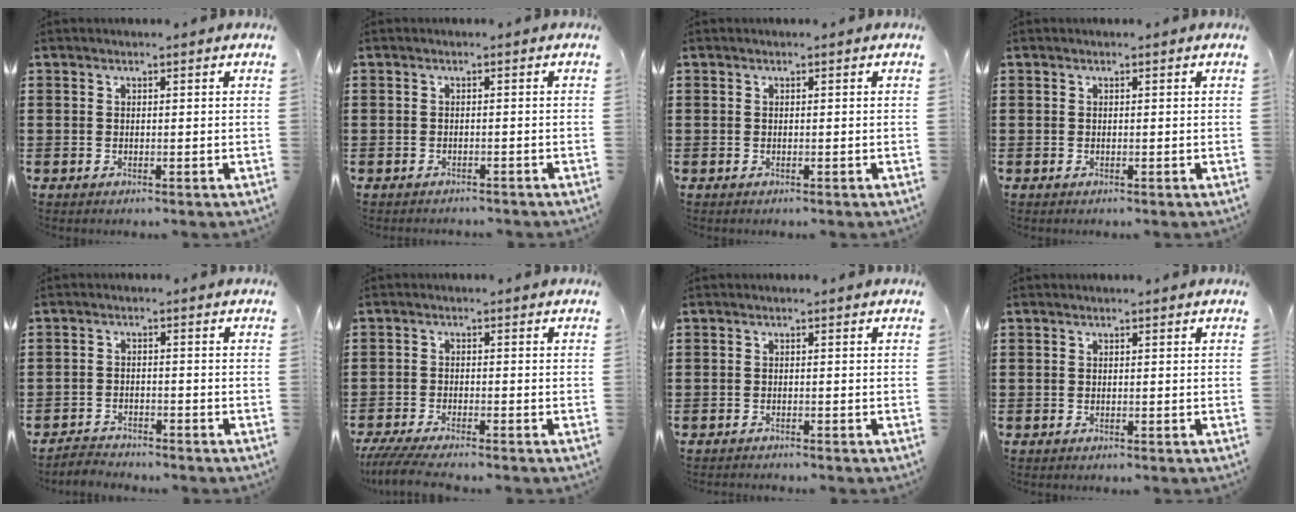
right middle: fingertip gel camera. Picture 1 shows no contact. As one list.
[{"total": 0.8, "force": [-0.8, 0.1, 0.0], "torque": [-0.003, -0.001, -0.017]}, {"total": 0.0}, {"total": 0.0}, {"total": 2.6, "force": [-2.6, 0.3, -0.1], "torque": [-0.005, 0.000, -0.057]}, {"total": 3.7, "force": [-3.3, 0.1, 1.7], "torque": [-0.049, -0.015, -0.069]}, {"total": 0.7, "force": [-0.7, -0.1, 0.1], "torque": [-0.004, -0.004, -0.013]}, {"total": 0.0}]